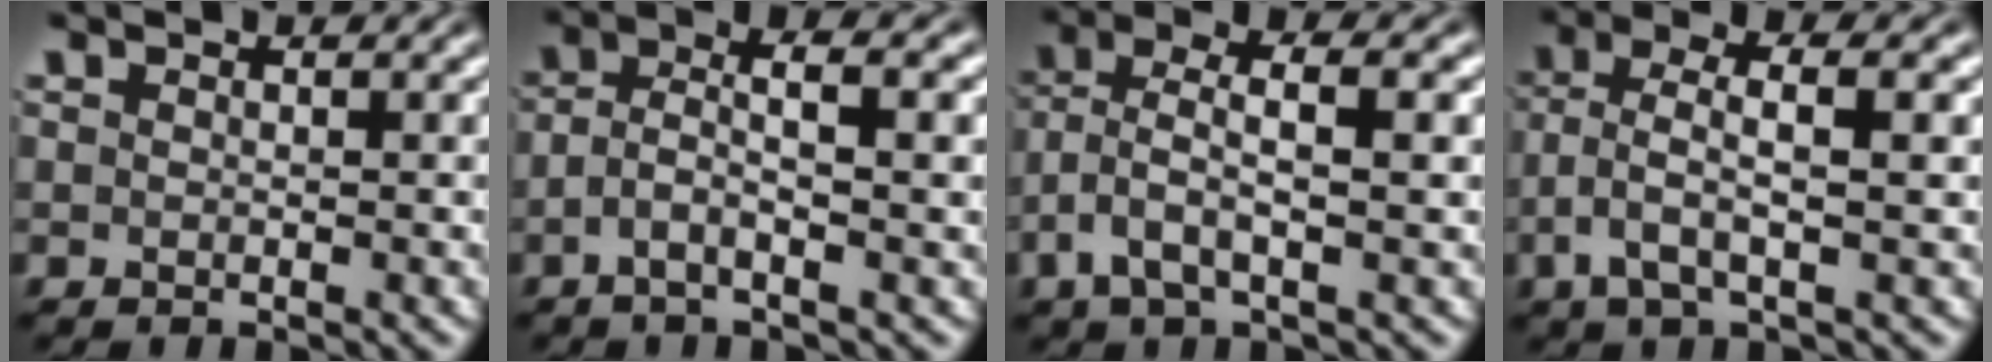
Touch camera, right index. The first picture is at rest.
{"total": 3.0, "force": [-0.7, 0.4, 2.9], "torque": [-0.056, -0.009, -0.009]}
{"total": 3.6, "force": [-0.1, 1.5, 3.3], "torque": [-0.079, -0.015, 0.009]}
{"total": 3.7, "force": [-0.3, 1.1, 3.5], "torque": [-0.077, -0.011, 0.003]}